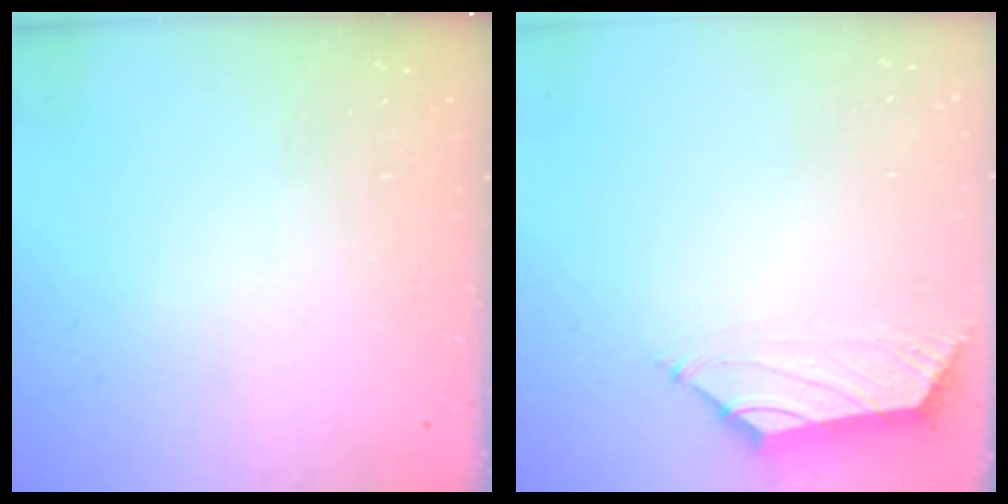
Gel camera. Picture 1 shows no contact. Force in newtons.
{"total": 1.5, "press": 1.5, "slide": 0.4}